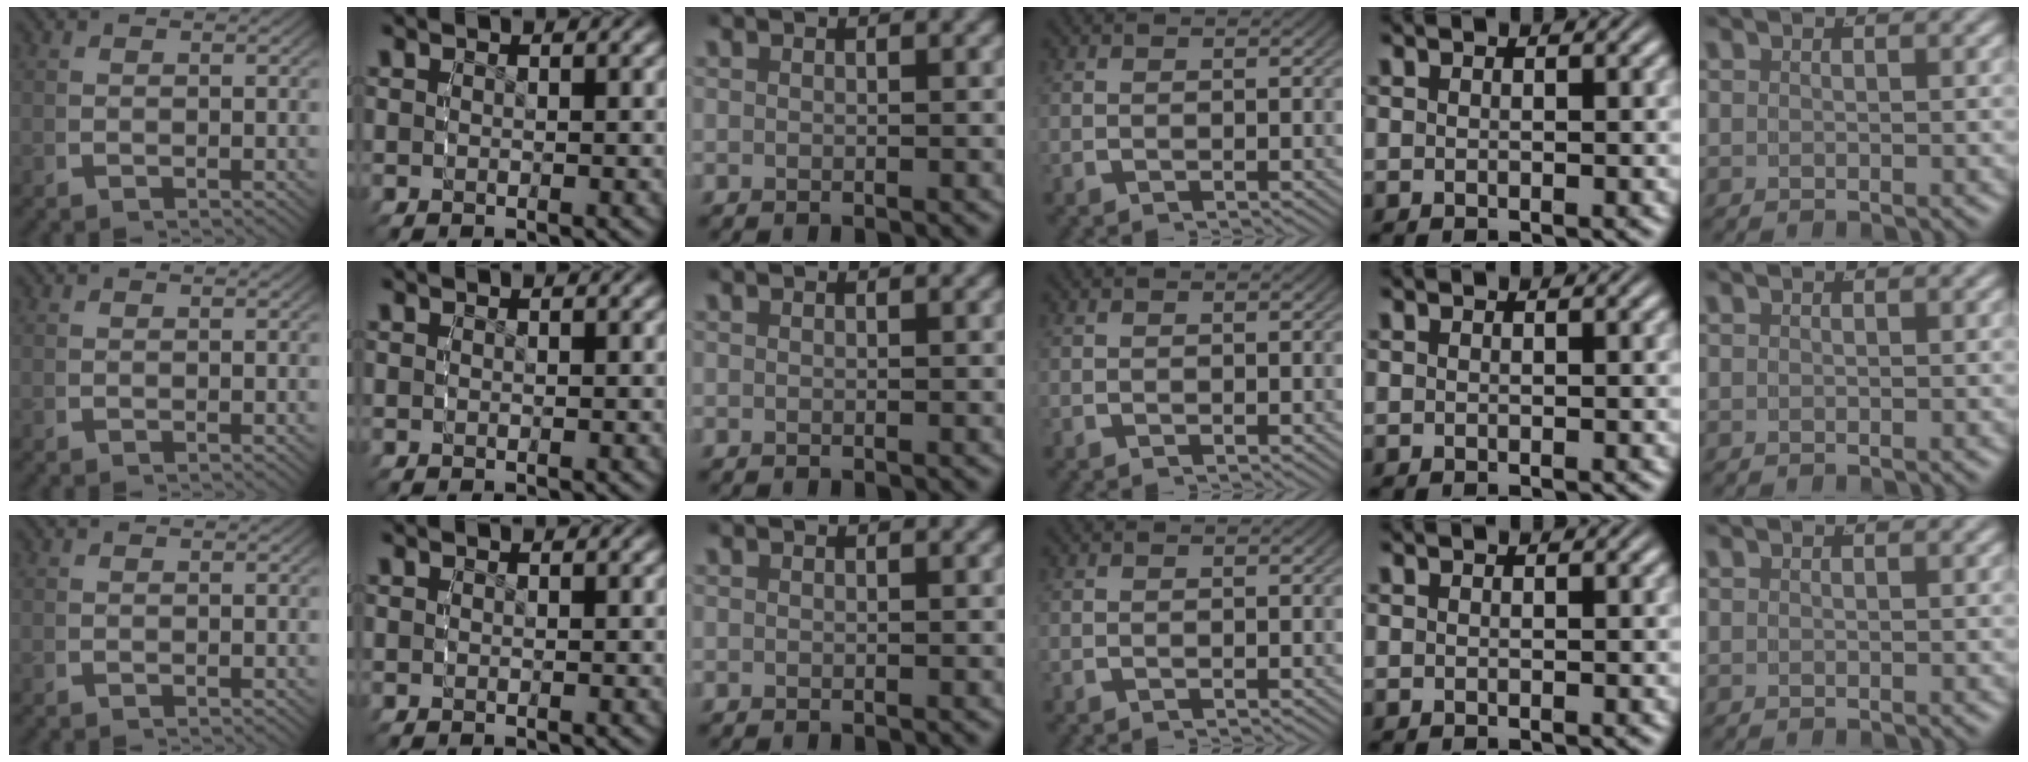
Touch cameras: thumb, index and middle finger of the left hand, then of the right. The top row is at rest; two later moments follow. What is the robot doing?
{"motion": "reach", "object": "backpack"}